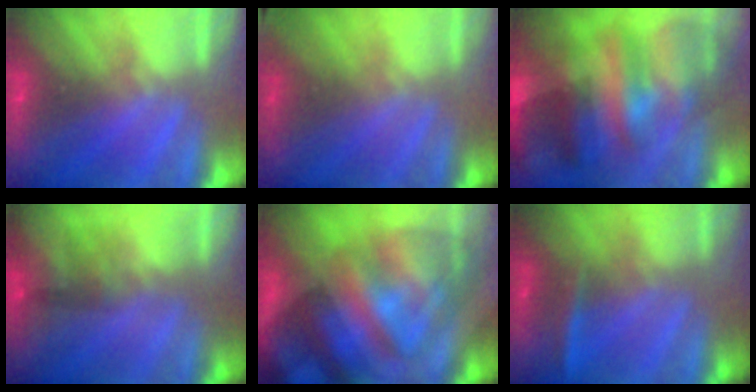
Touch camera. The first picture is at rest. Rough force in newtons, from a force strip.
{"total": 2.8}
{"total": 8.3}
{"total": 3.8}
{"total": 6.3}
{"total": 2.3}